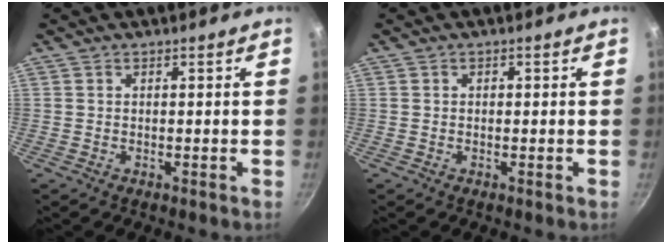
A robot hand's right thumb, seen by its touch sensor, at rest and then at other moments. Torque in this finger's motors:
{"motor_torque": [-0.64, -0.09, -0.11, 0.18, -0.04]}